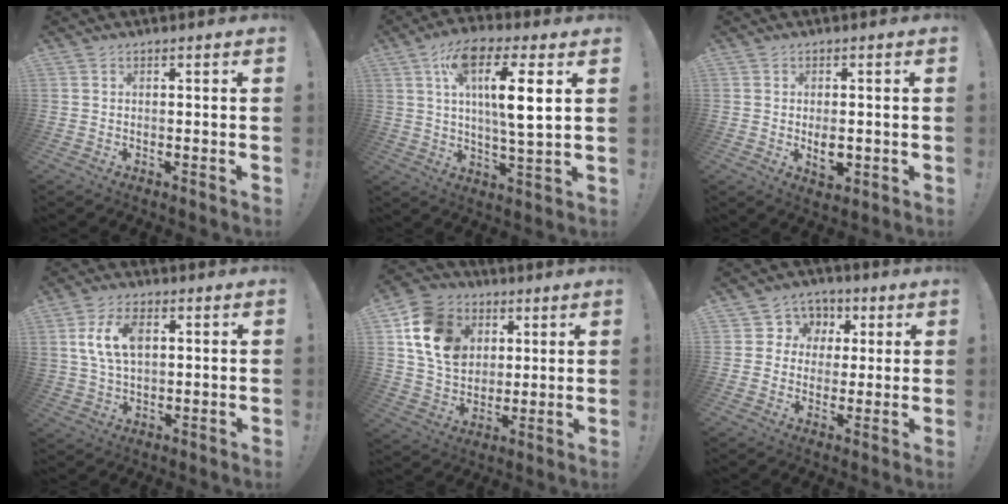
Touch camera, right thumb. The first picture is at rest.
{"total": 14.1, "force": [4.4, 3.5, 12.9], "torque": [-0.216, 0.001, 0.065]}
{"total": 4.9, "force": [-0.8, 2.7, 4.0], "torque": [-0.057, 0.002, -0.013]}
{"total": 10.4, "force": [2.7, 6.4, 7.7], "torque": [-0.143, 0.005, 0.050]}
{"total": 16.5, "force": [6.1, 12.8, 8.6], "torque": [-0.135, -0.017, 0.123]}
{"total": 7.2, "force": [1.1, 7.0, 1.5], "torque": [-0.018, -0.007, 0.026]}